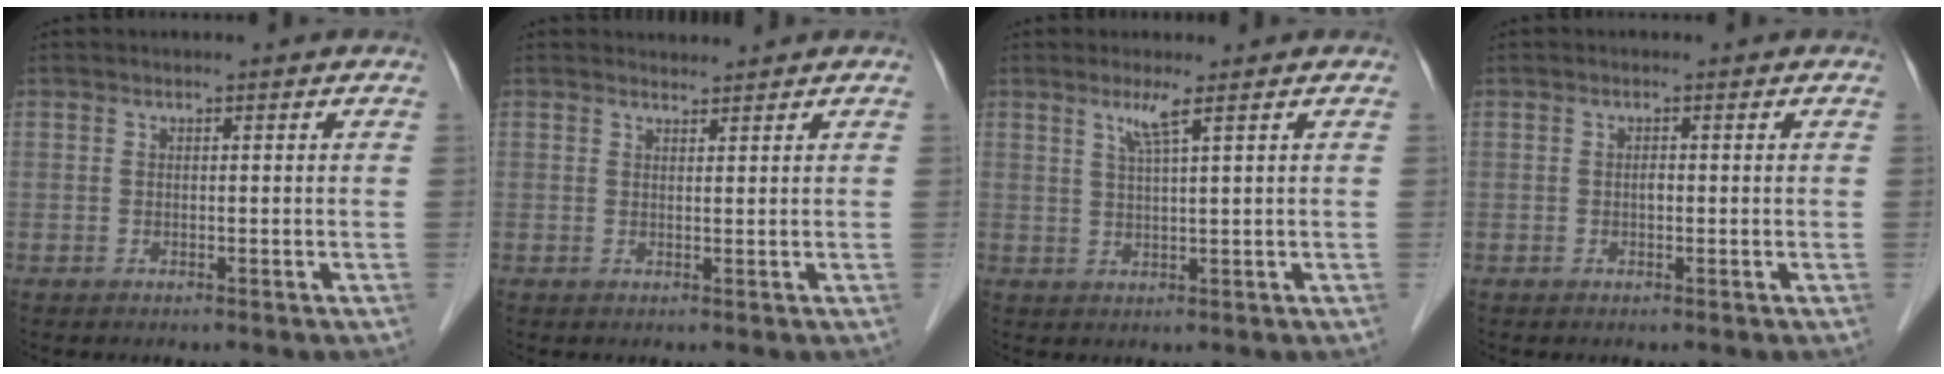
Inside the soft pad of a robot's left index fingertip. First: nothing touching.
{"total": 1.2, "force": [1.1, -0.1, -0.3], "torque": [-0.006, 0.001, 0.021]}
{"total": 2.7, "force": [1.6, -0.5, 2.1], "torque": [-0.046, -0.004, 0.033]}
{"total": 0.7, "force": [-0.1, 0.4, 0.5], "torque": [-0.009, 0.002, -0.005]}